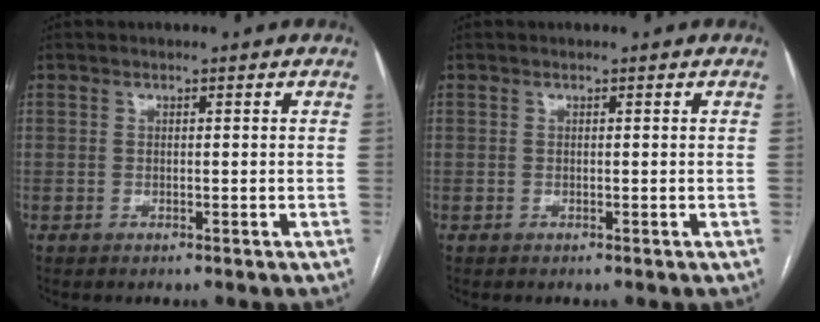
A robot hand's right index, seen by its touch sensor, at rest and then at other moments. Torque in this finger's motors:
{"motor_torque": [0.00, 0.00, 0.00, 0.00]}